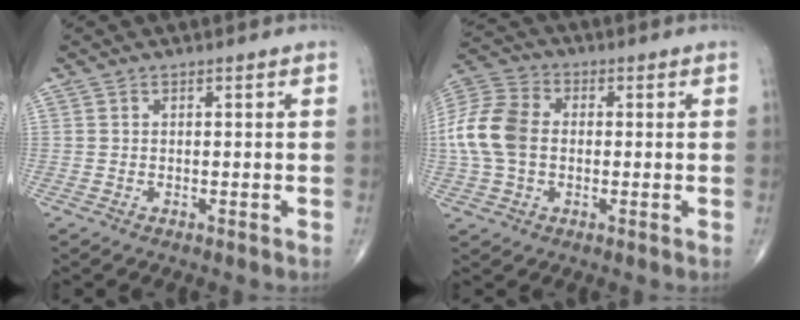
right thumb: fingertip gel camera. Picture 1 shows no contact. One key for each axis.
{"total": 12.2, "fx": -0.2, "fy": 8.8, "fz": 8.5, "tx": -0.180, "ty": 0.026, "tz": -0.011}